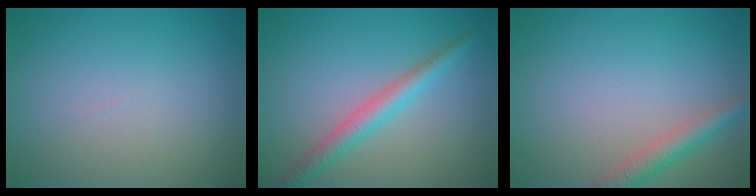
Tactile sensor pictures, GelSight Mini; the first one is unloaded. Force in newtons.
{"total": 2.9, "press": 2.9, "slide": 0.1}
{"total": 2.6, "press": 2.6, "slide": 0.2}